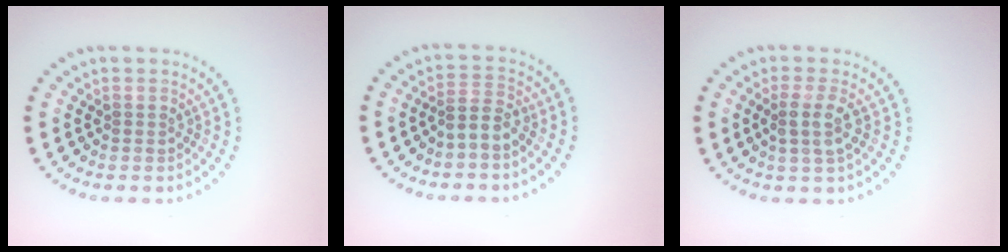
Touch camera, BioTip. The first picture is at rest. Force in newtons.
{"total": 1.8, "press": 1.5, "slide": 1.0}
{"total": 2.3, "press": 2.1, "slide": 0.9}